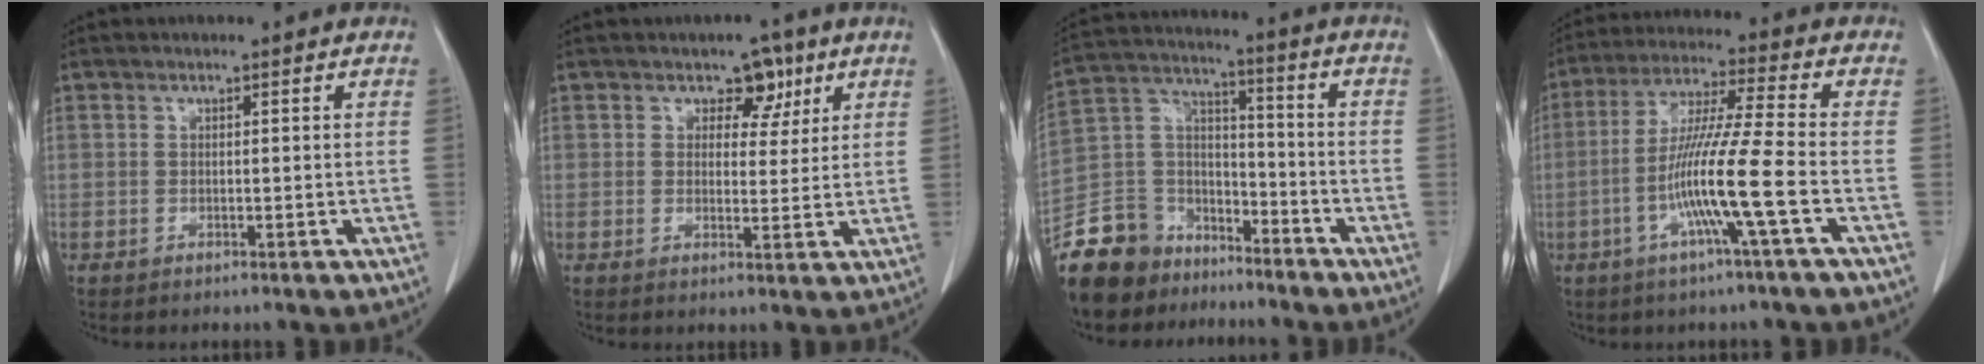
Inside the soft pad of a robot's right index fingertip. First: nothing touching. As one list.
[{"total": 6.1, "force": [2.8, 4.1, 3.4], "torque": [-0.048, 0.017, 0.045]}, {"total": 17.1, "force": [-13.6, 9.1, 4.8], "torque": [-0.119, 0.039, -0.253]}, {"total": 12.5, "force": [-4.0, -1.0, 11.8], "torque": [-0.230, -0.008, -0.081]}]